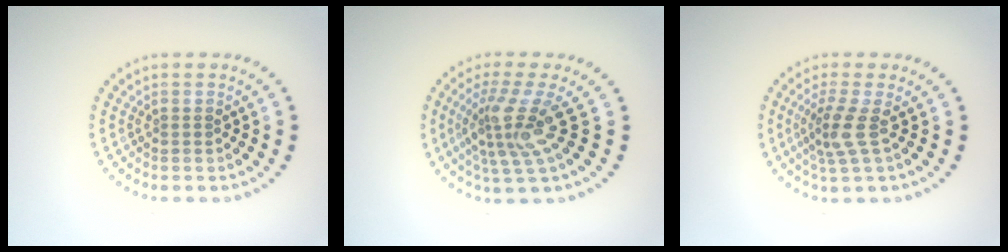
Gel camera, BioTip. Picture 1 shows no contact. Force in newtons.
{"total": 4.2, "press": 3.2, "slide": 2.8}
{"total": 2.7, "press": 2.1, "slide": 1.7}